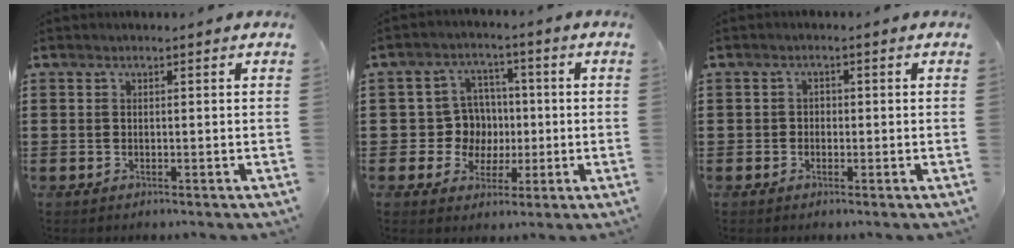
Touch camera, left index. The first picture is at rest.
{"total": 7.2, "force": [0.3, 6.9, 2.1], "torque": [-0.054, 0.012, 0.007]}
{"total": 1.0, "force": [-0.2, 0.9, 0.3], "torque": [-0.010, 0.004, -0.006]}